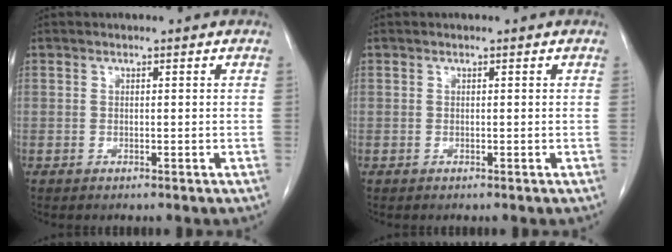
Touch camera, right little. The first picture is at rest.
{"total": 0.0}